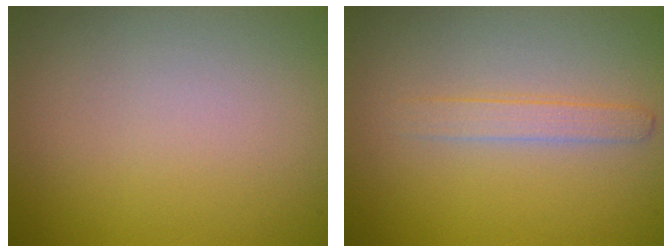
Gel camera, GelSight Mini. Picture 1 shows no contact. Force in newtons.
{"total": 1.6, "press": 1.6, "slide": 0.0}